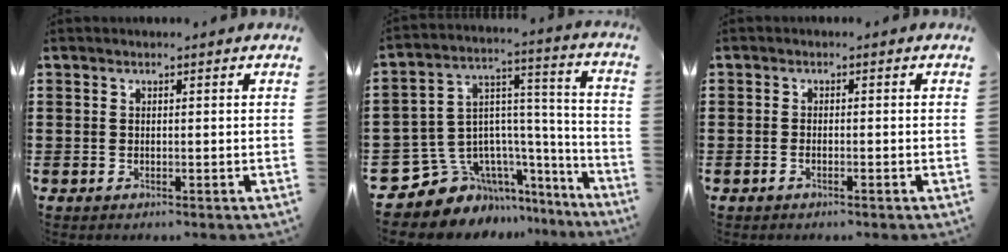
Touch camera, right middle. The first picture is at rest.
{"total": 8.8, "force": [-6.4, 5.9, 1.1], "torque": [-0.058, -0.007, -0.119]}
{"total": 0.9, "force": [-0.6, 0.2, 0.7], "torque": [-0.015, -0.004, -0.010]}